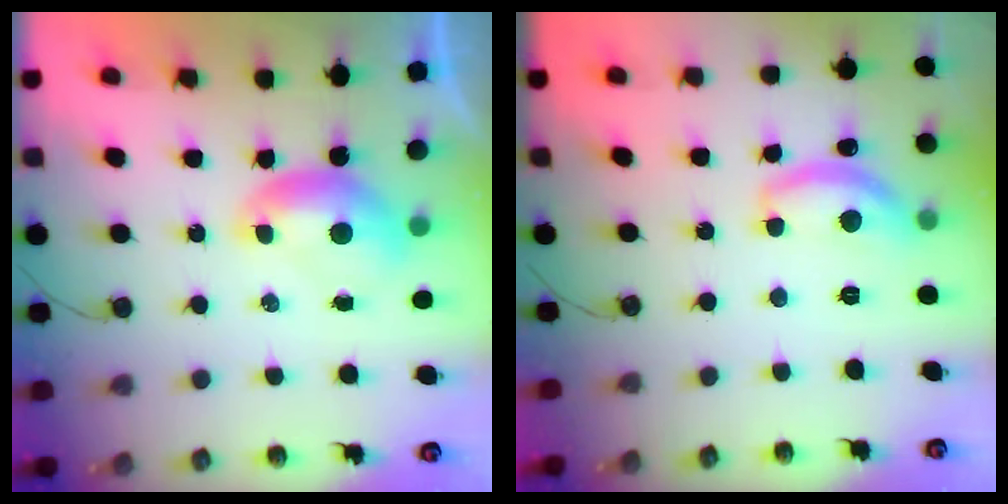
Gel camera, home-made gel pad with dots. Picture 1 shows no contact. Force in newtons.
{"total": 8.8, "press": 8.8, "slide": 0.7}